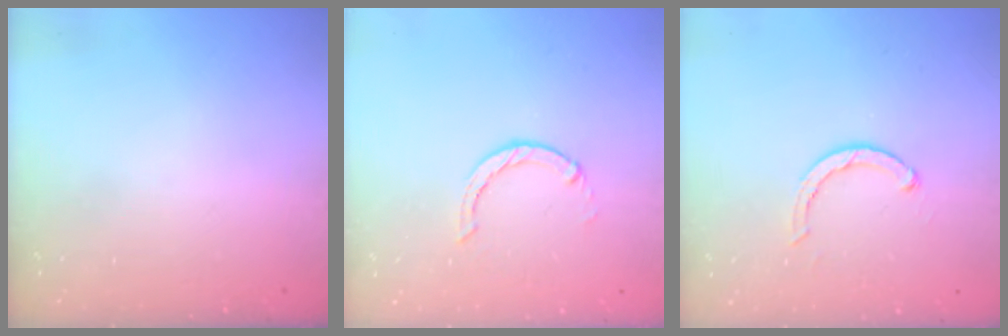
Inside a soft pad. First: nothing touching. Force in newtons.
{"total": 0.6, "press": 0.6, "slide": 0.2}
{"total": 3.5, "press": 3.4, "slide": 0.6}